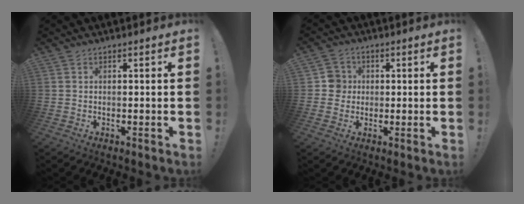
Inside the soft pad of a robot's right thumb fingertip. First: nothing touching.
{"total": 5.6, "force": [0.4, 5.5, 0.9], "torque": [-0.006, 0.002, 0.008]}